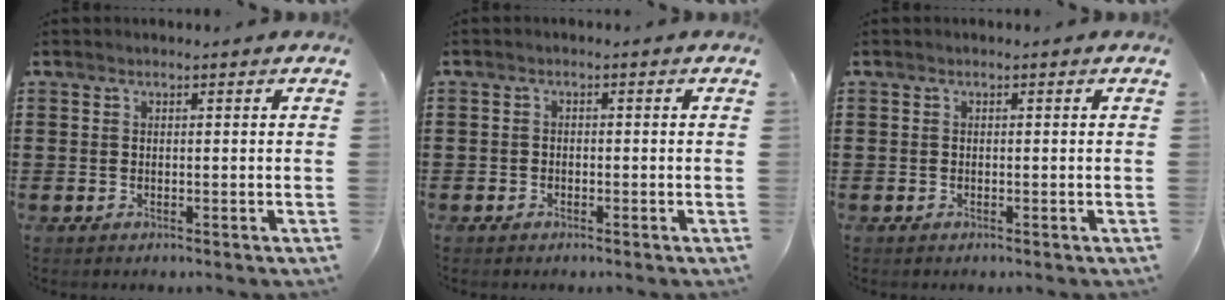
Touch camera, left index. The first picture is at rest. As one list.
[{"total": 1.0, "force": [-0.8, 0.6, 0.0], "torque": [-0.004, 0.001, -0.019]}, {"total": 0.0}]